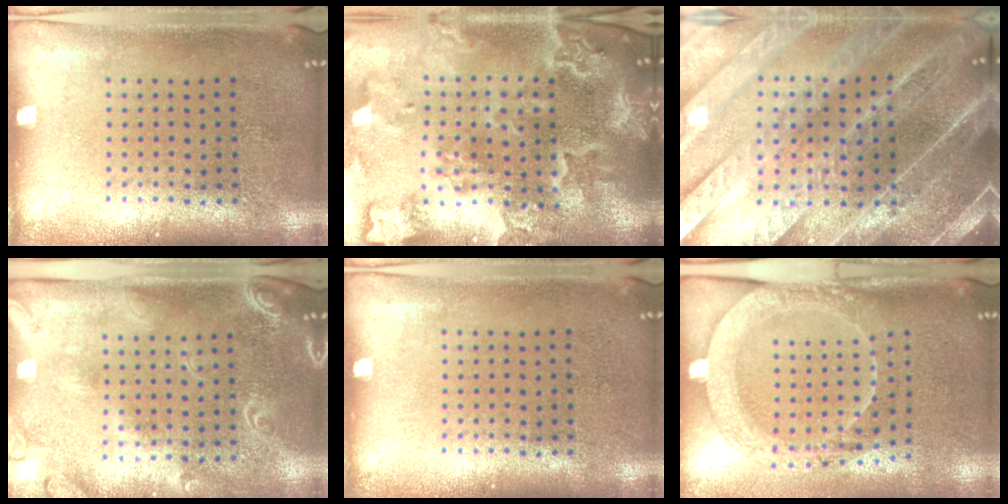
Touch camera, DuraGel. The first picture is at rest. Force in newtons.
{"total": 4.7, "press": 3.8, "slide": 2.8}
{"total": 5.4, "press": 4.6, "slide": 2.8}
{"total": 2.4, "press": 1.9, "slide": 1.4}
{"total": 0.0}
{"total": 2.0, "press": 2.0, "slide": 0.3}